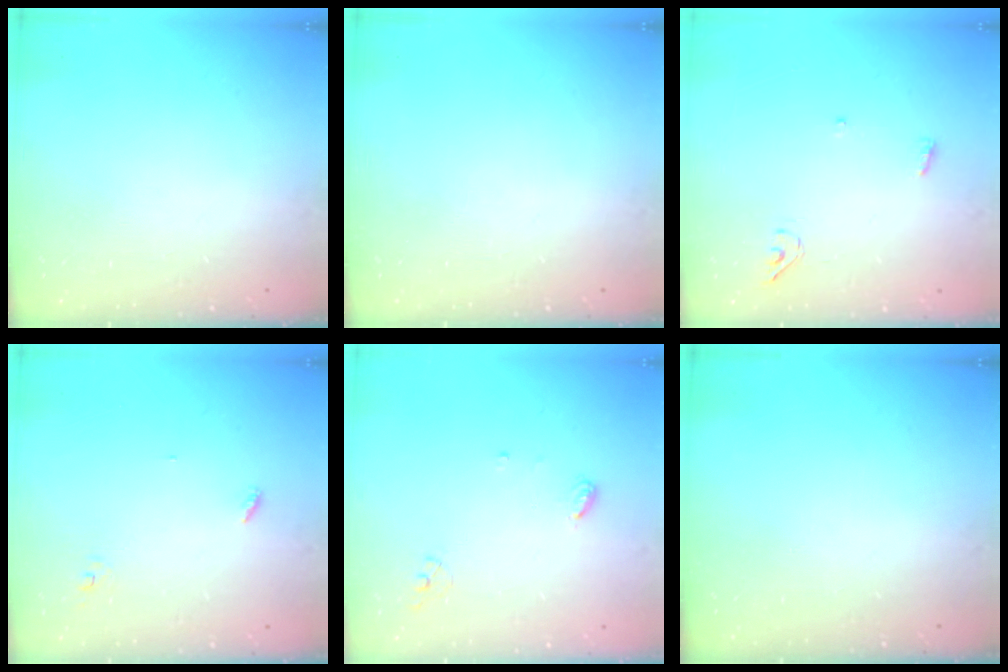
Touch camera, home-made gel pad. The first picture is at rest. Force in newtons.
{"total": 0.0}
{"total": 3.2, "press": 3.0, "slide": 1.2}
{"total": 2.8, "press": 2.8, "slide": 0.3}
{"total": 4.7, "press": 4.6, "slide": 0.5}
{"total": 0.0}